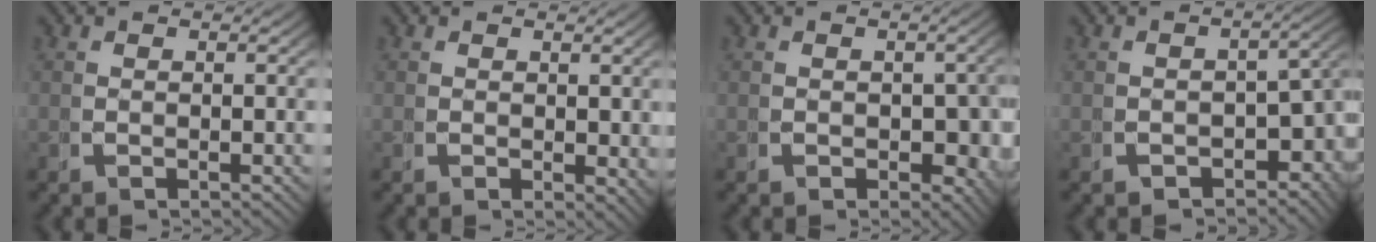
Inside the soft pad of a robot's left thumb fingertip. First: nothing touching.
{"total": 1.3, "force": [0.6, 0.8, 0.9], "torque": [-0.001, -0.006, 0.013]}
{"total": 4.3, "force": [-0.5, 3.0, 3.0], "torque": [-0.025, -0.013, -0.001]}
{"total": 6.4, "force": [-2.0, 4.2, 4.4], "torque": [-0.038, -0.023, -0.021]}